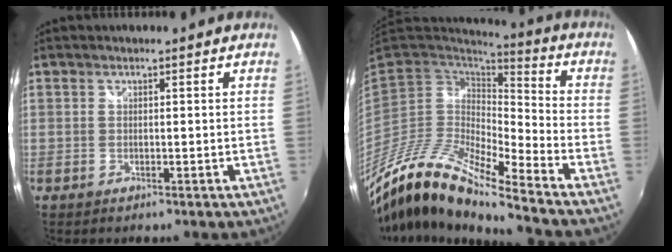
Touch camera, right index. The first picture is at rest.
{"total": 16.9, "force": [-12.8, 1.5, 10.9], "torque": [-0.196, -0.030, -0.258]}